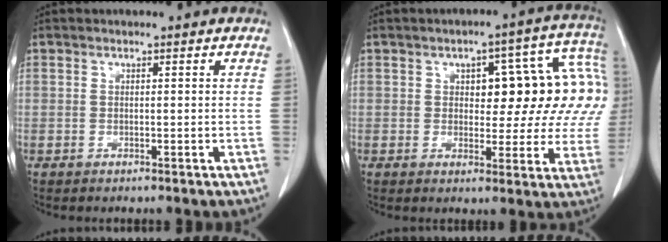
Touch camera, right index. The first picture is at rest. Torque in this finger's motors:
{"motor_torque": [0.86, 0.53, 0.25, 0.03]}